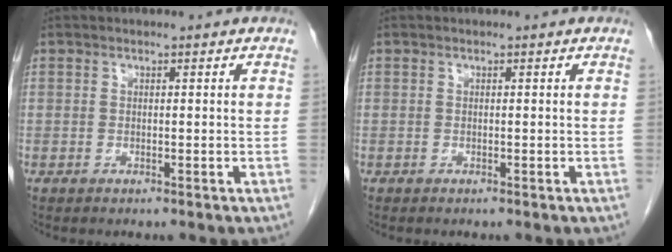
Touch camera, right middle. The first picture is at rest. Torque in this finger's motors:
{"motor_torque": [-0.01, -0.12, 0.05, 0.01]}